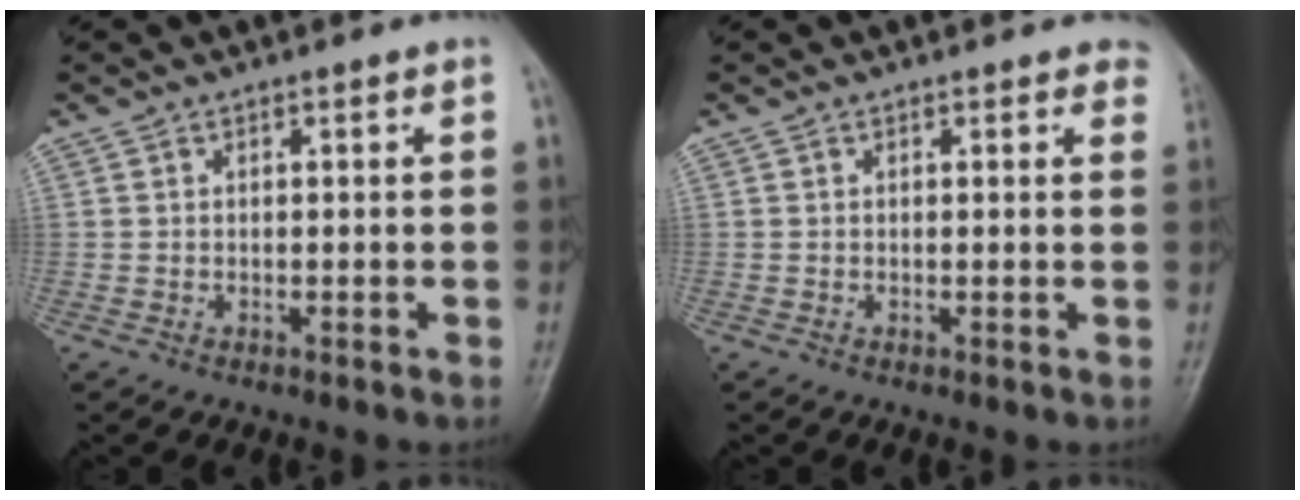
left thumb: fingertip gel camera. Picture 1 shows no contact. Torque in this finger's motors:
{"motor_torque": [-0.06, -0.04, -0.16, 0.07, 0.04]}